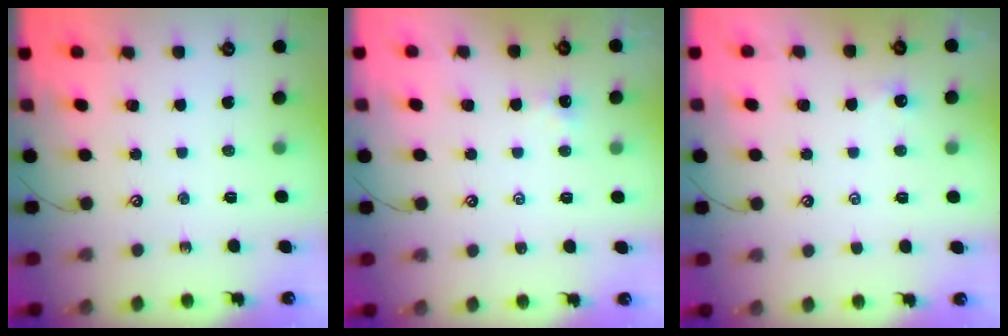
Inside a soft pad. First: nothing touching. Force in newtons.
{"total": 0.6, "press": 0.5, "slide": 0.3}
{"total": 1.8, "press": 1.8, "slide": 0.3}